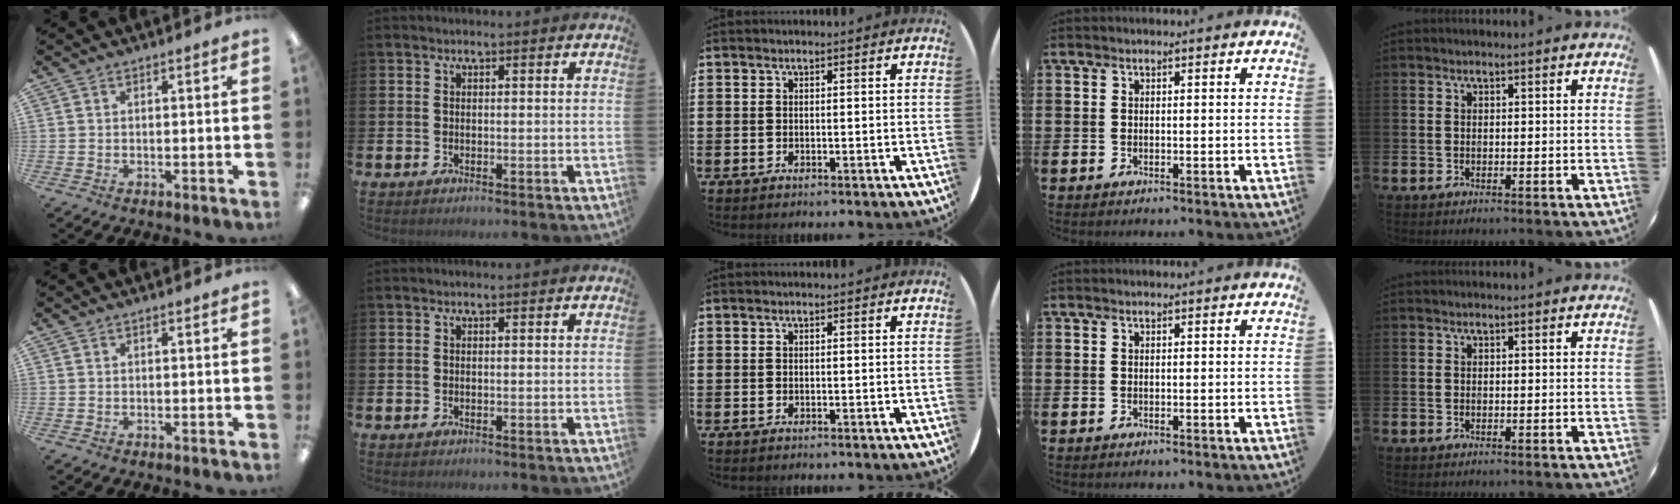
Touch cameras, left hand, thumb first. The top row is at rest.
{}